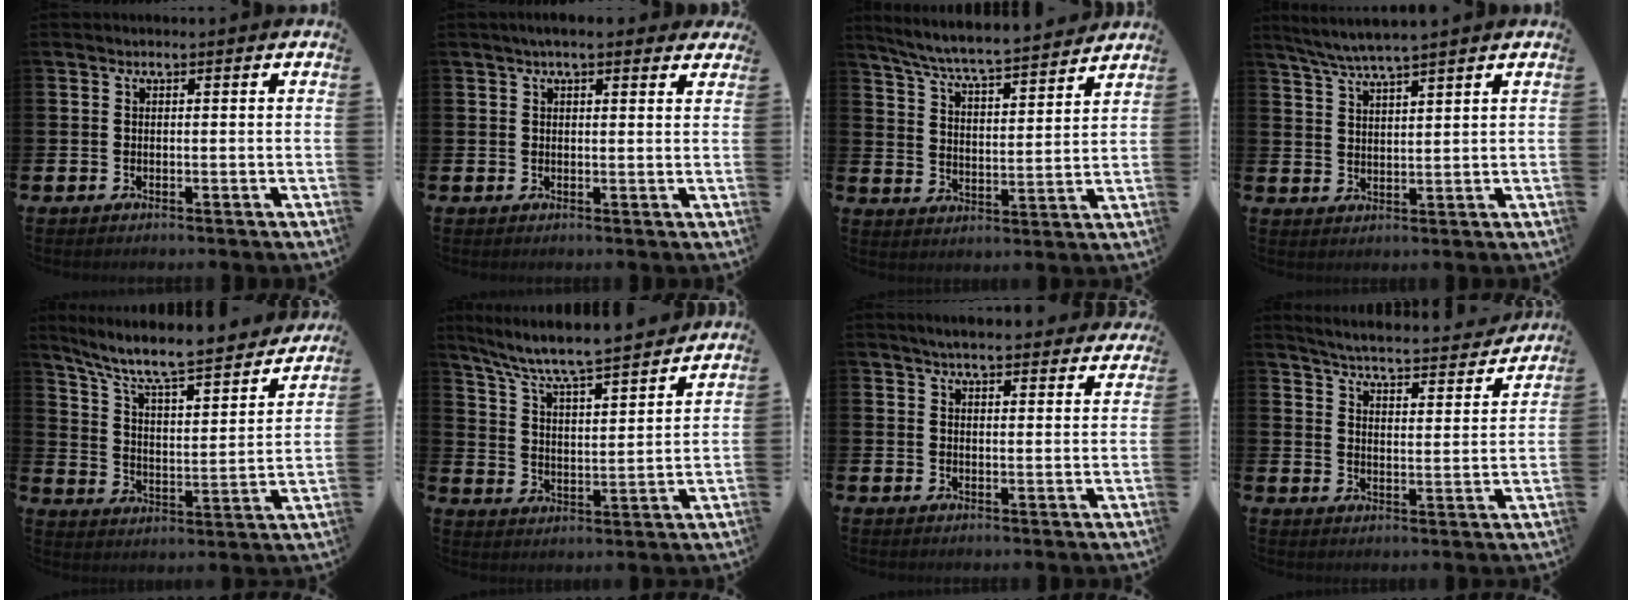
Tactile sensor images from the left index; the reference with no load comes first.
{"total": 2.9, "force": [2.4, 0.7, 1.5], "torque": [-0.025, -0.004, 0.040]}
{"total": 6.6, "force": [6.3, 0.0, 1.8], "torque": [-0.067, -0.051, 0.108]}
{"total": 4.8, "force": [4.5, -0.4, 1.6], "torque": [-0.049, -0.016, 0.082]}
{"total": 8.5, "force": [7.5, 1.2, 3.9], "torque": [-0.104, -0.058, 0.120]}
{"total": 7.9, "force": [7.4, 0.4, 2.7], "torque": [-0.087, -0.058, 0.126]}
{"total": 4.4, "force": [4.2, 0.5, 1.2], "torque": [-0.031, -0.018, 0.076]}
{"total": 4.9, "force": [4.8, 0.1, 1.1], "torque": [-0.037, -0.044, 0.078]}